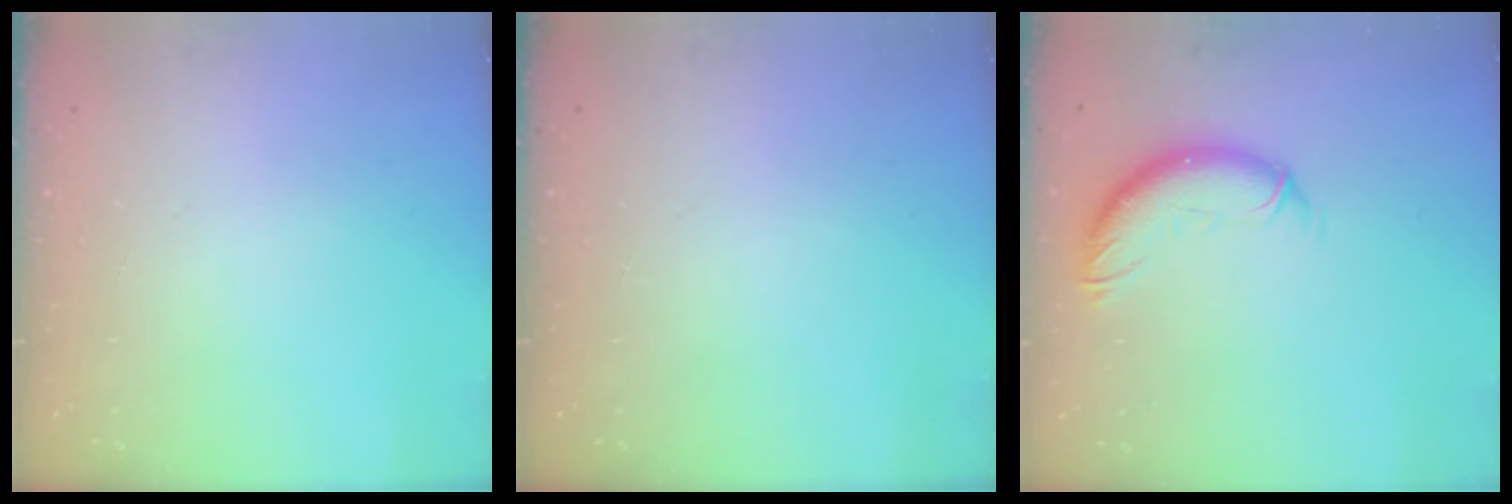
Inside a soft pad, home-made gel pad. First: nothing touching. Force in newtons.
{"total": 0.0}
{"total": 10.7, "press": 10.6, "slide": 1.0}